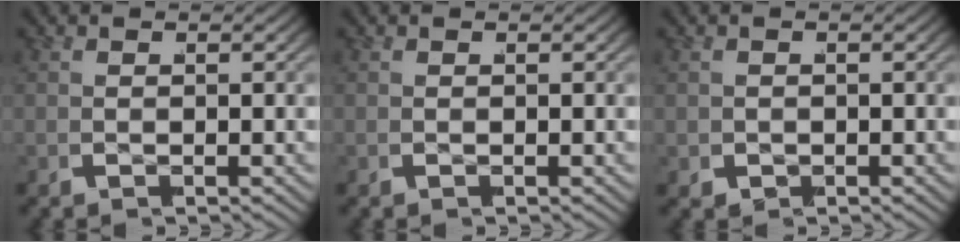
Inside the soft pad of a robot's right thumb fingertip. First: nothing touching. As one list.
[{"total": 0.0}, {"total": 1.0, "force": [-0.3, 0.9, 0.1], "torque": [-0.007, -0.009, 0.001]}]